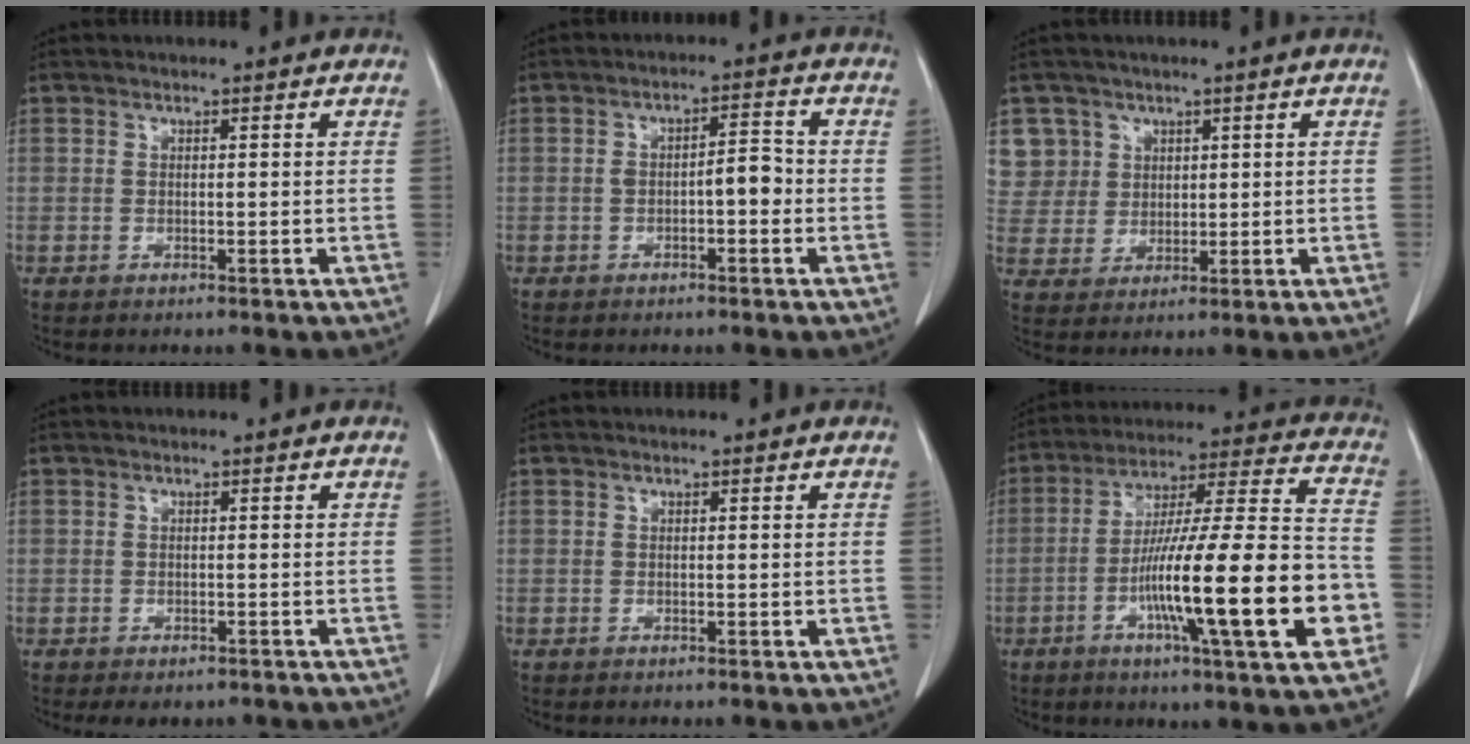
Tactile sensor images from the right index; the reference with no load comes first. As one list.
[{"total": 4.0, "force": [-0.9, 1.3, 3.7], "torque": [-0.057, 0.022, -0.010]}, {"total": 7.4, "force": [3.5, 6.5, -0.2], "torque": [0.010, 0.016, 0.081]}, {"total": 3.3, "force": [-2.5, 1.9, 0.8], "torque": [-0.001, 0.002, -0.032]}, {"total": 0.0}, {"total": 22.8, "force": [-6.7, 1.1, 21.8], "torque": [-0.332, -0.007, -0.107]}]